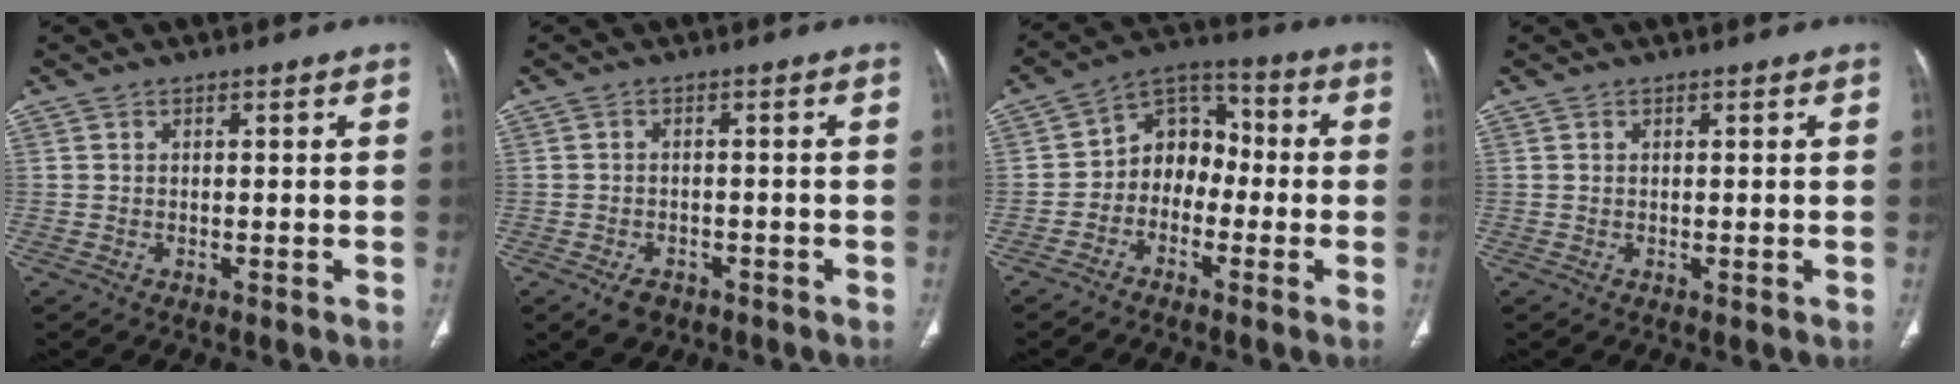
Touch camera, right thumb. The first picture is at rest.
{"total": 4.0, "force": [-2.4, 2.7, 1.8], "torque": [-0.025, 0.008, -0.031]}
{"total": 9.1, "force": [-2.1, 7.3, 5.0], "torque": [-0.043, 0.045, -0.056]}
{"total": 0.0}